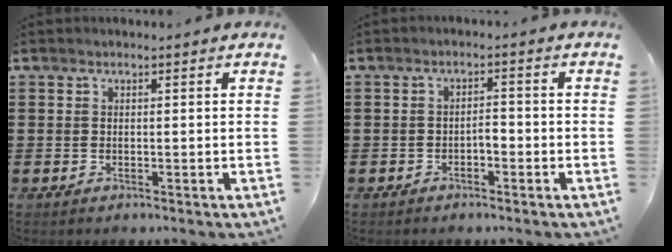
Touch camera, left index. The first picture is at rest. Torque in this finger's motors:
{"motor_torque": [0.09, 0.09, 0.05, 0.03]}